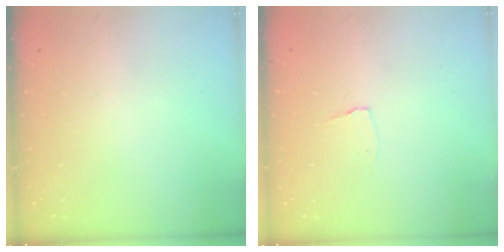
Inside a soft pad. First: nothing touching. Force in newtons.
{"total": 2.9, "press": 2.9, "slide": 0.3}